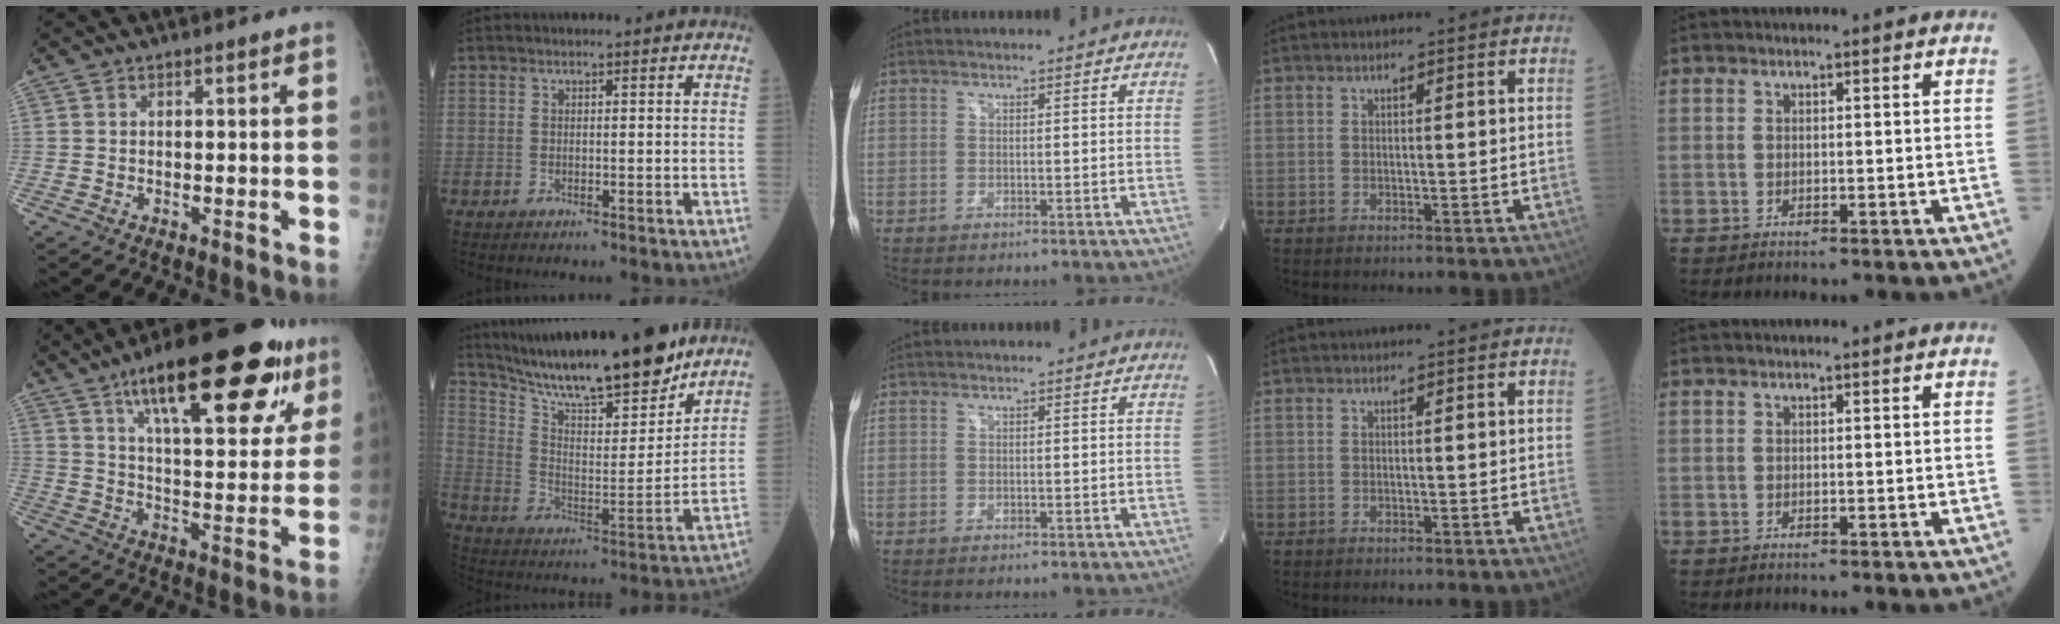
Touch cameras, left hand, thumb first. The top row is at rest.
{"thumb": {"total": 27.9, "force": [15.4, 9.4, 21.2], "torque": [-0.281, -0.025, 0.234]}, "index": {"total": 20.8, "force": [18.2, 2.4, 9.7], "torque": [-0.175, -0.016, 0.294]}}